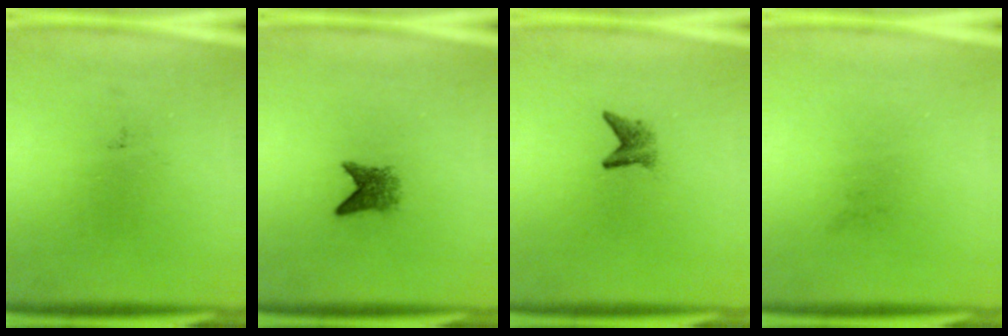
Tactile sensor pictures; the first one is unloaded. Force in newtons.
{"total": 2.6}
{"total": 2.0}
{"total": 0.0}